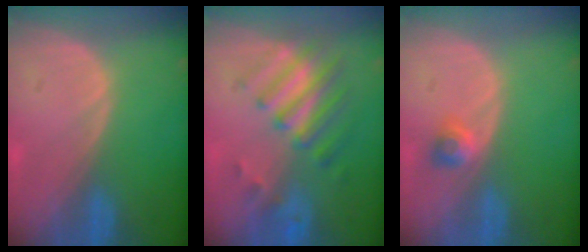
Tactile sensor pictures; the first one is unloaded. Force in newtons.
{"total": 7.9, "press": 7.1, "slide": 3.6}
{"total": 2.4, "press": 2.1, "slide": 1.2}